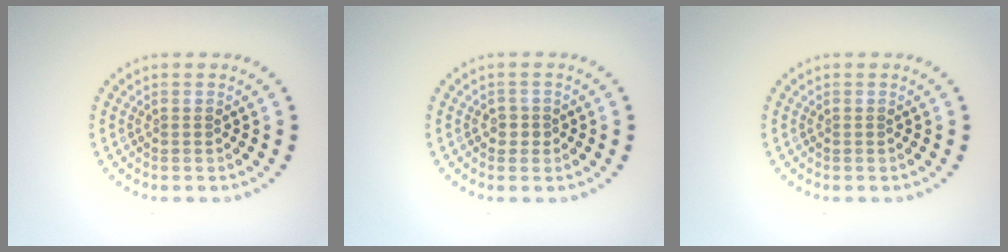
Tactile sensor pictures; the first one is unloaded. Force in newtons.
{"total": 1.2, "press": 1.0, "slide": 0.6}
{"total": 0.0}